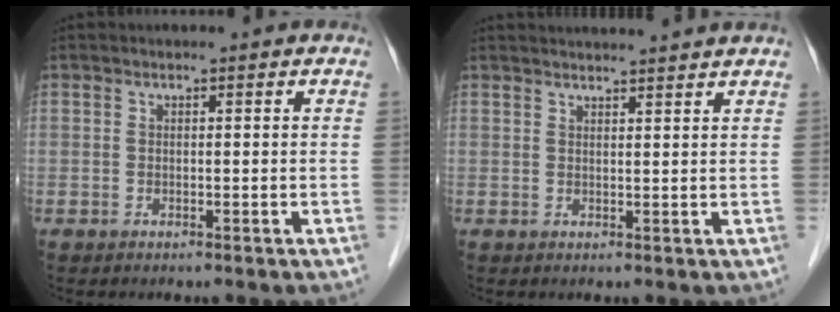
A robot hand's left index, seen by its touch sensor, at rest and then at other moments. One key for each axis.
{"total": 7.9, "fx": 7.6, "fy": -0.8, "fz": 2.2, "tx": -0.023, "ty": 0.021, "tz": 0.084}